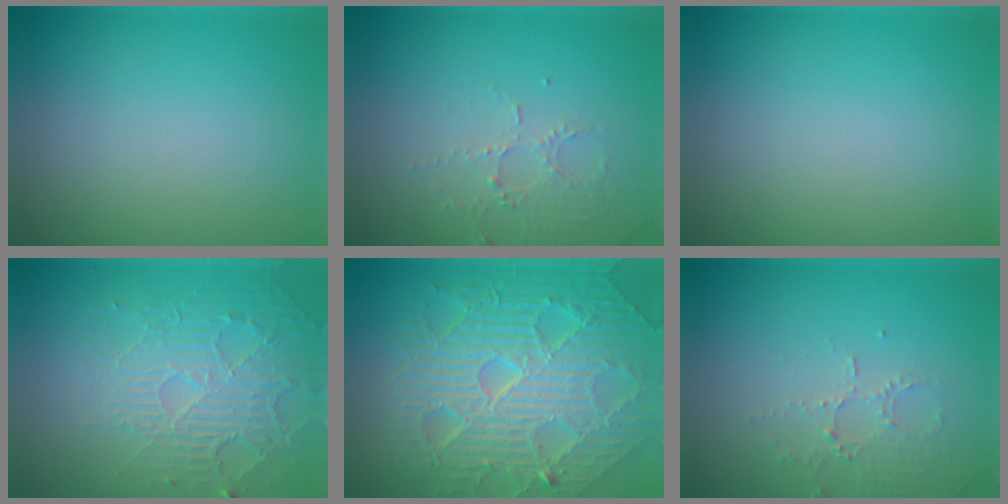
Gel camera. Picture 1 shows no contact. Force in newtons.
{"total": 2.1, "press": 2.1, "slide": 0.4}
{"total": 0.0}
{"total": 5.0, "press": 3.2, "slide": 3.8}
{"total": 11.4, "press": 7.5, "slide": 8.5}
{"total": 2.1, "press": 2.1, "slide": 0.4}